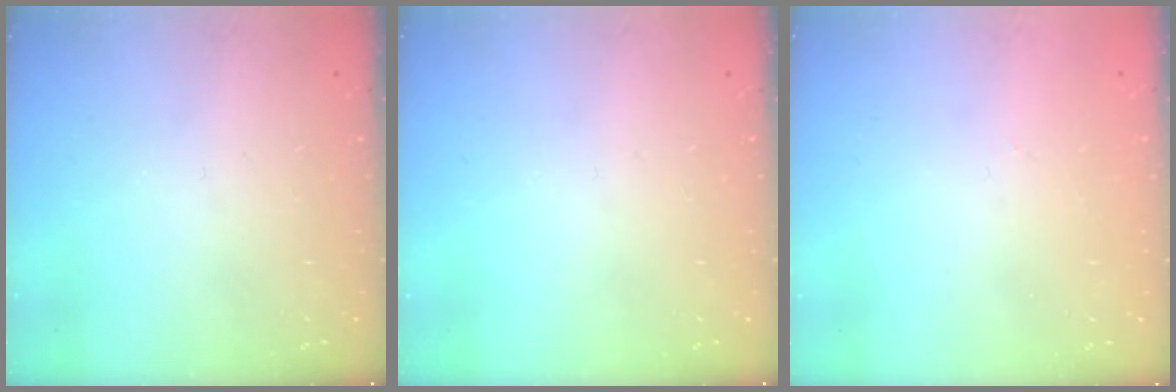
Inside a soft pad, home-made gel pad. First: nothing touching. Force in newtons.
{"total": 0.0}
{"total": 0.0}